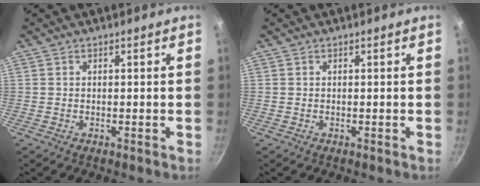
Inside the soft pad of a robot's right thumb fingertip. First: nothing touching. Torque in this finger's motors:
{"motor_torque": [-0.26, 0.03, 0.02, 0.00, 0.00]}